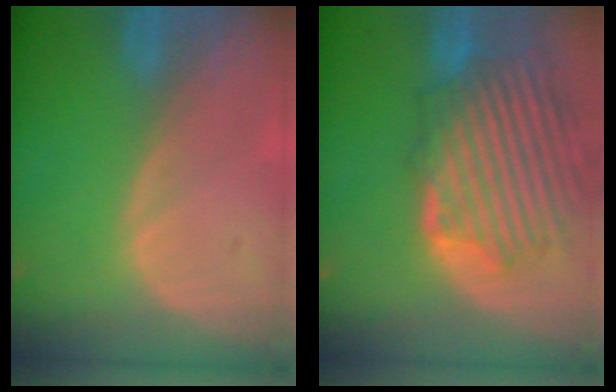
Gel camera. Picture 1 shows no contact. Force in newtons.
{"total": 12.0, "press": 11.3, "slide": 4.1}